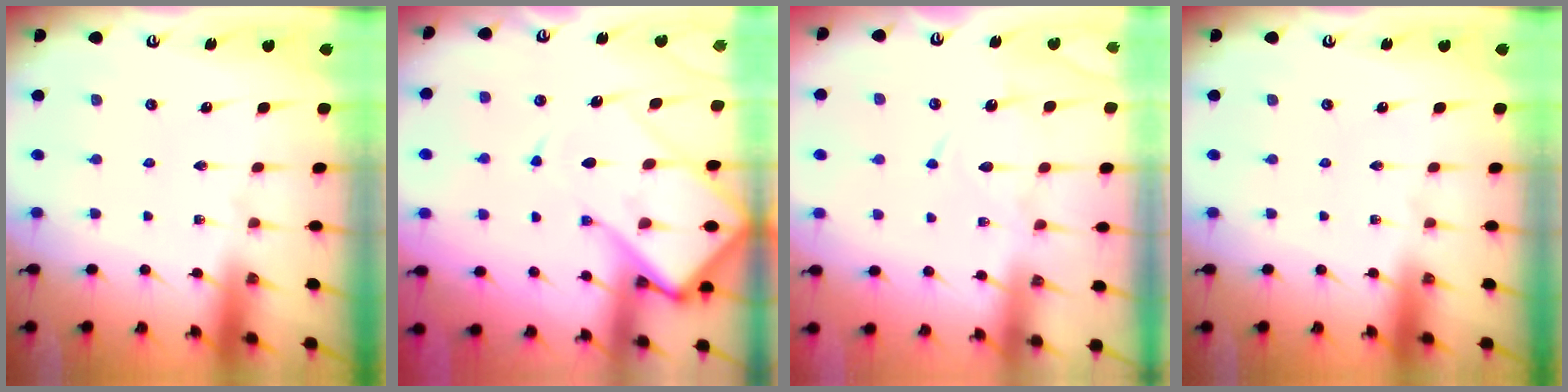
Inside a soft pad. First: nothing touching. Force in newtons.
{"total": 18.4, "press": 18.3, "slide": 1.9}
{"total": 9.2, "press": 9.2, "slide": 0.7}
{"total": 0.0}